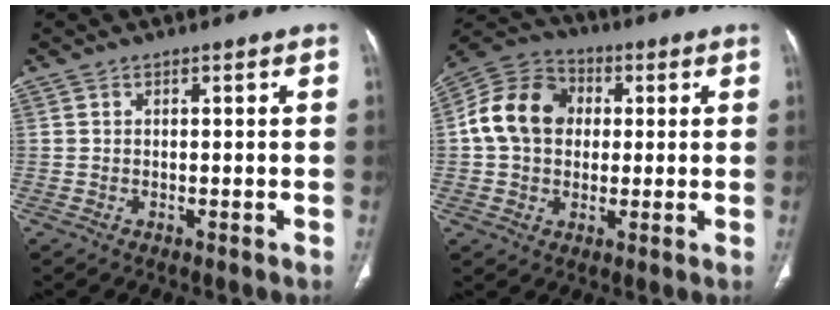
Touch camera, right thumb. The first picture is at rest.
{"total": 13.5, "force": [1.4, 10.8, 7.9], "torque": [-0.130, 0.025, 0.017]}